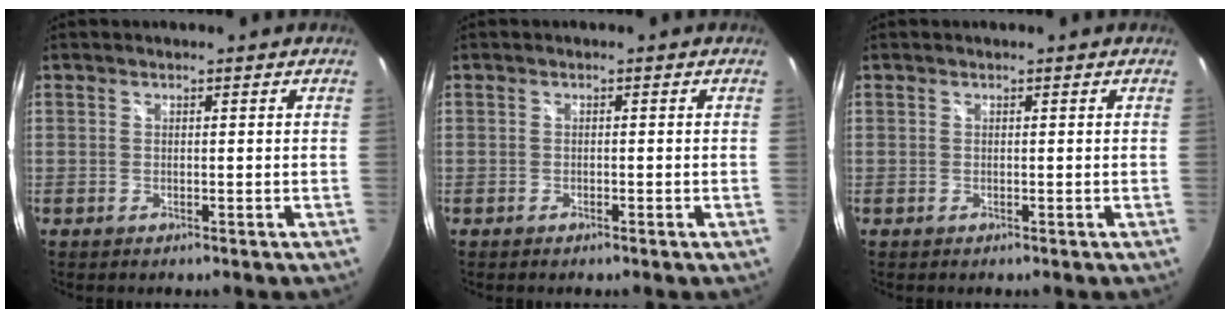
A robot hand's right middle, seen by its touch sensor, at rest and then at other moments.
{"total": 0.6, "force": [-0.4, 0.1, 0.3], "torque": [-0.004, 0.001, -0.010]}
{"total": 0.0}